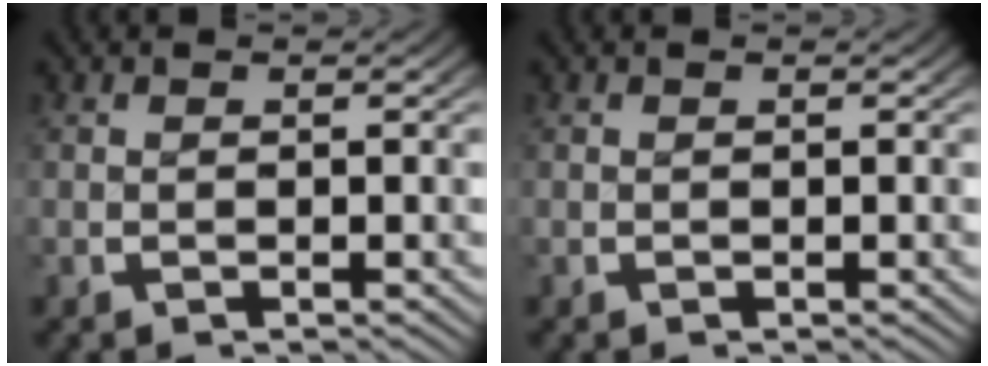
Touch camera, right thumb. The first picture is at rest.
{"total": 0.0}